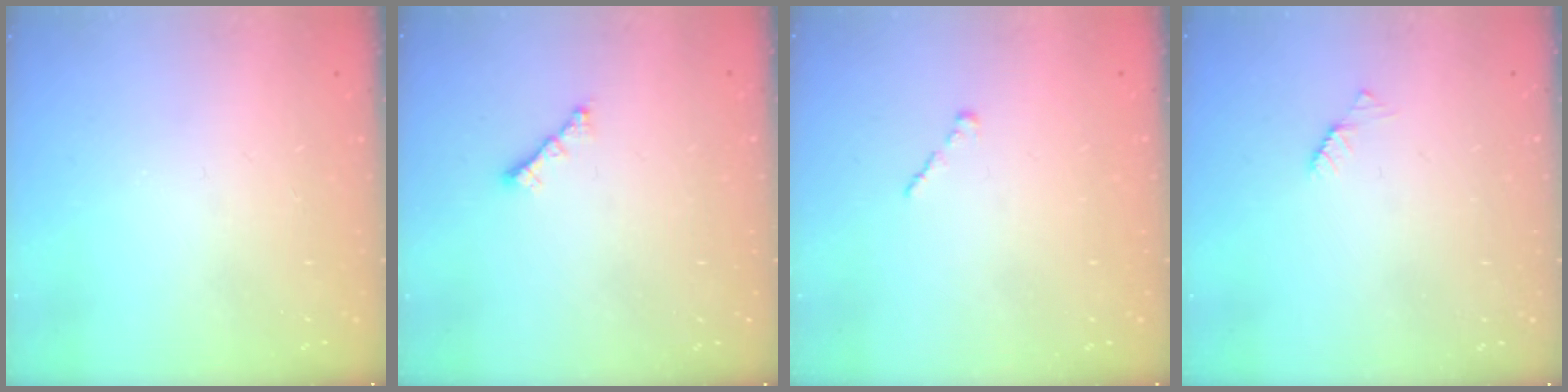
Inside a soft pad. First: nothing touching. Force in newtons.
{"total": 1.5, "press": 1.4, "slide": 0.5}
{"total": 0.0}
{"total": 2.8, "press": 2.8, "slide": 0.5}